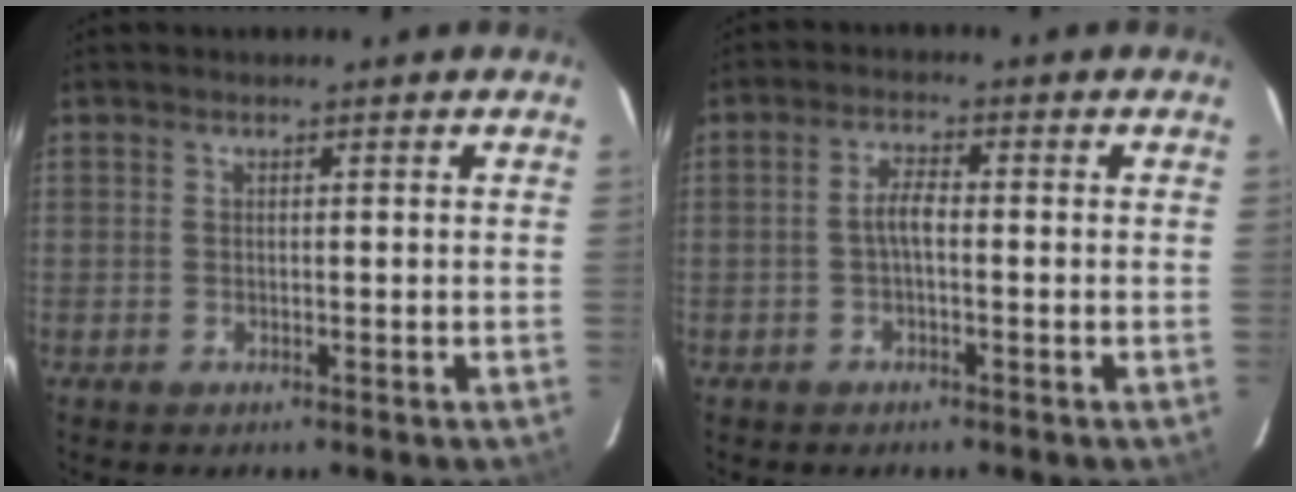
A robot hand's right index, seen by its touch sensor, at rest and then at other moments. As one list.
[{"total": 2.8, "force": [-0.7, 0.8, 2.6], "torque": [-0.054, 0.009, -0.013]}]